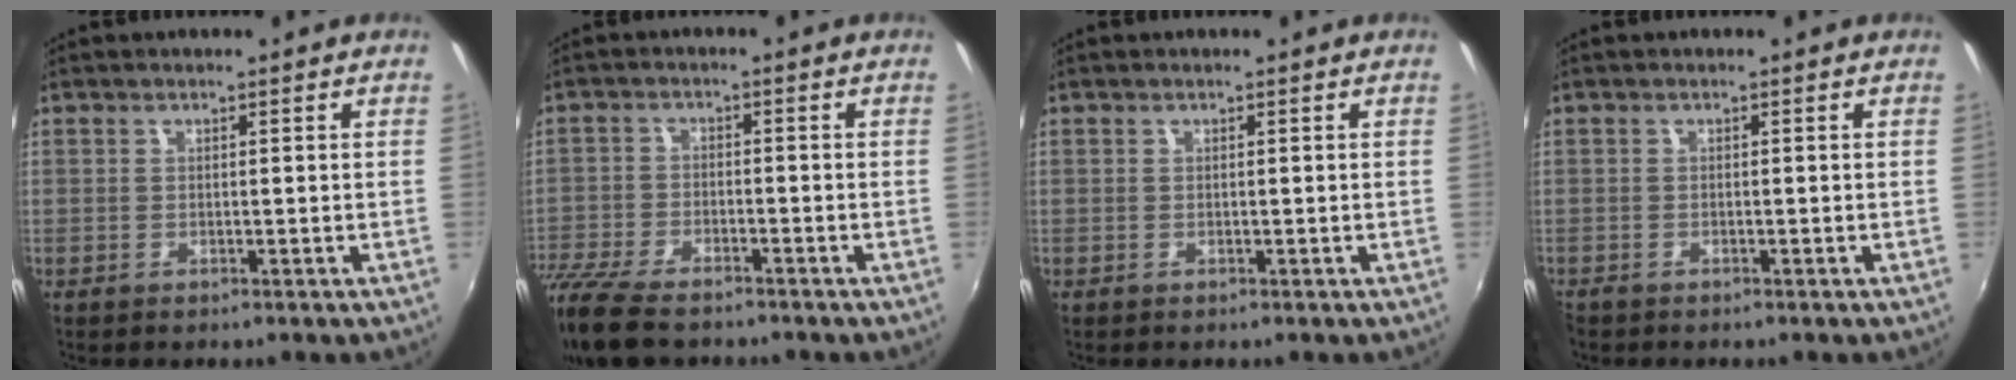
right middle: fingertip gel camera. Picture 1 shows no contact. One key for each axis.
{"total": 13.5, "fx": -10.9, "fy": 4.3, "fz": 6.7, "tx": -0.172, "ty": -0.038, "tz": -0.204}
{"total": 0.0}
{"total": 0.8, "fx": -0.8, "fy": 0.2, "fz": 0.2, "tx": -0.006, "ty": -0.004, "tz": -0.017}